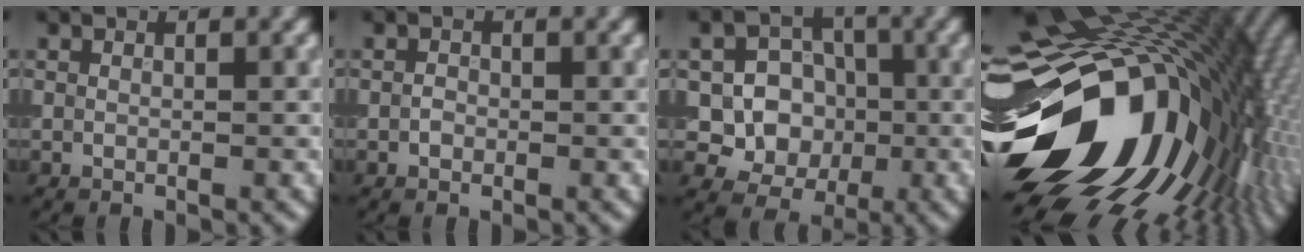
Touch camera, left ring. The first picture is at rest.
{"total": 0.7, "force": [-0.2, 0.6, 0.4], "torque": [-0.006, 0.000, -0.007]}
{"total": 8.1, "force": [-0.5, 7.4, 3.3], "torque": [-0.050, 0.010, -0.035]}
{"total": 21.1, "force": [-1.5, 13.9, 15.8], "torque": [-0.268, -0.032, -0.024]}